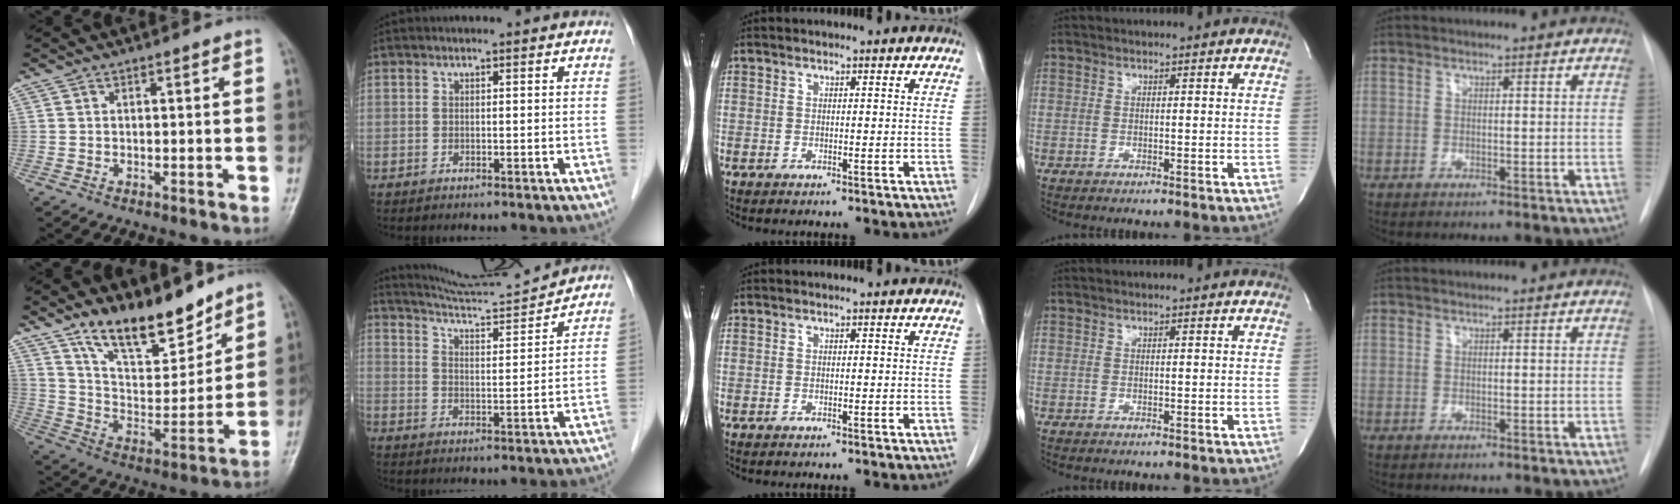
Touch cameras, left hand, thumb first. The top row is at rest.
{"thumb": {"total": 15.8, "force": [12.0, 5.9, 8.4], "torque": [-0.096, -0.082, 0.216]}, "index": {"total": 11.2, "force": [11.0, -1.5, 1.5], "torque": [-0.038, -0.012, 0.179]}}